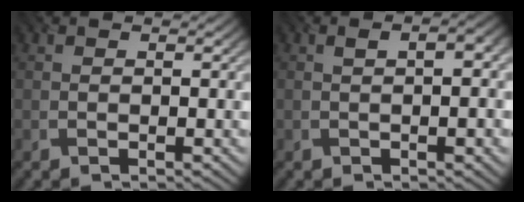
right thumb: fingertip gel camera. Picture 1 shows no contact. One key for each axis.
{"total": 3.9, "fx": 0.3, "fy": 1.3, "fz": 3.7, "tx": -0.048, "ty": 0.007, "tz": 0.008}